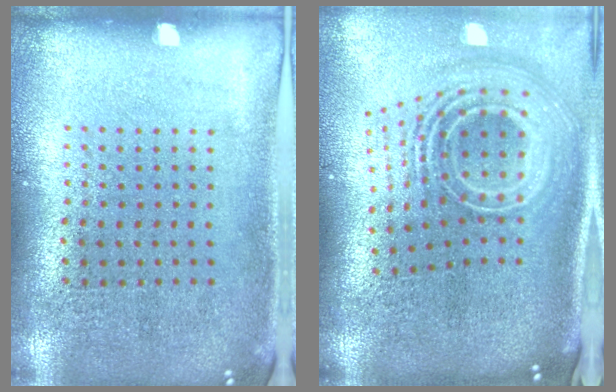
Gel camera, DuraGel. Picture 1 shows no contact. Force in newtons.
{"total": 3.3, "press": 2.1, "slide": 2.5}